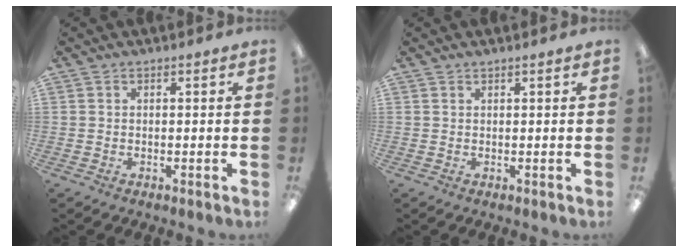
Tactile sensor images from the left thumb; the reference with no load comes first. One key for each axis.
{"total": 0.5, "fx": 0.5, "fy": 0.0, "fz": 0.1, "tx": -0.001, "ty": 0.000, "tz": 0.010}